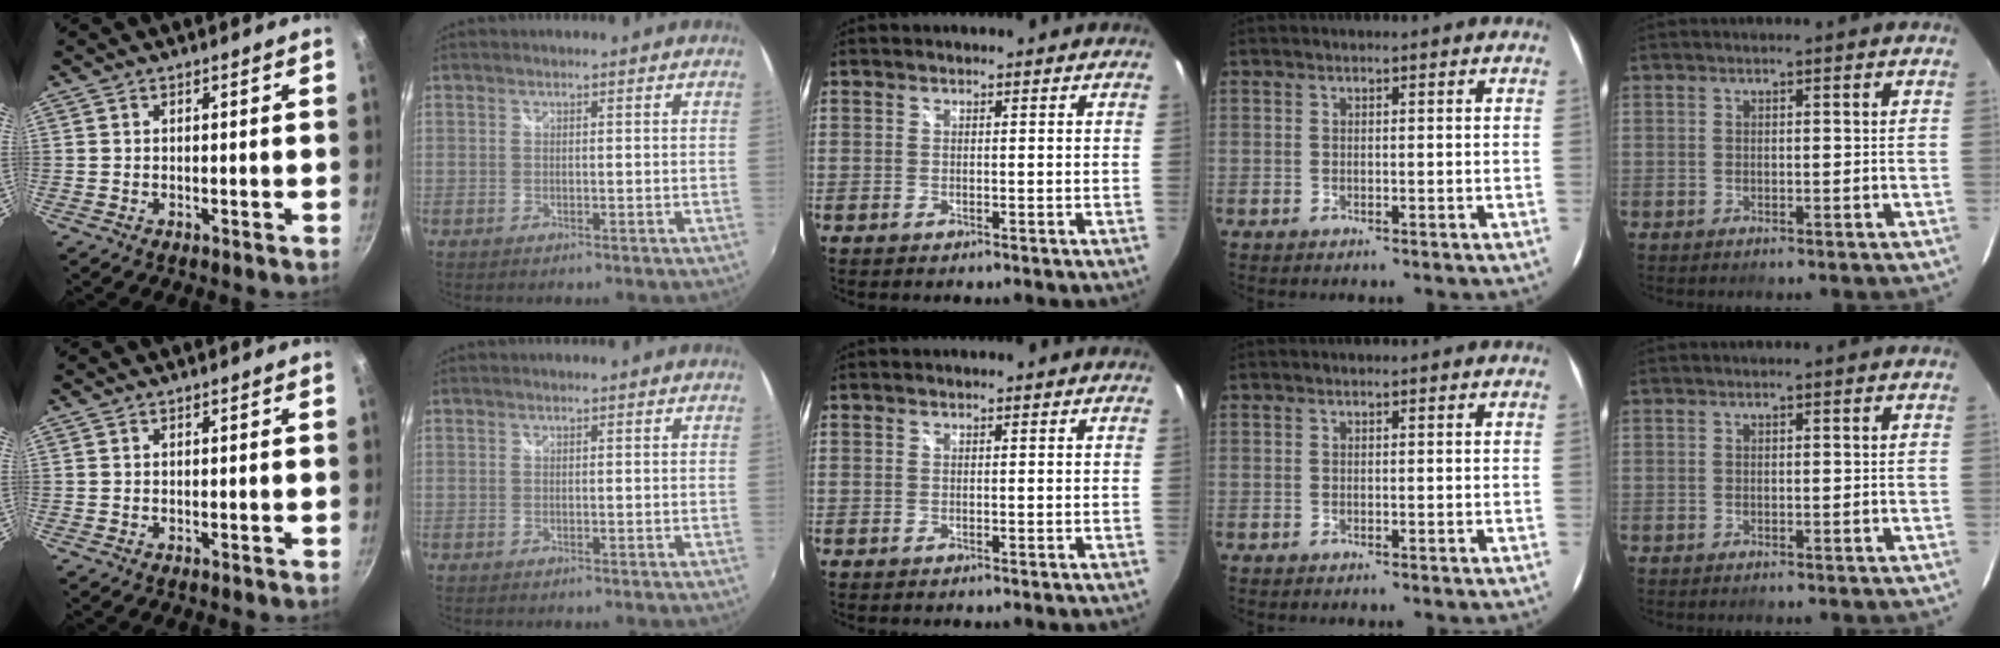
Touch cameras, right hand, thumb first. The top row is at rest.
{}